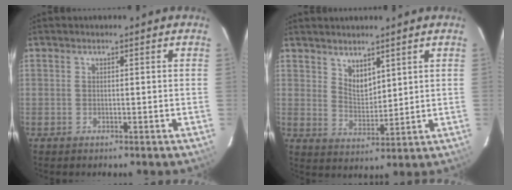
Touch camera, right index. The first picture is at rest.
{"total": 4.9, "force": [3.8, 2.3, 2.2], "torque": [-0.031, -0.004, 0.073]}